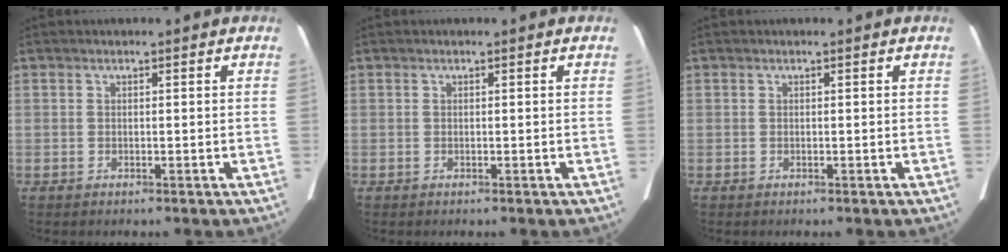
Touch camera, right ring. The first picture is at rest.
{"total": 0.0}
{"total": 0.0}